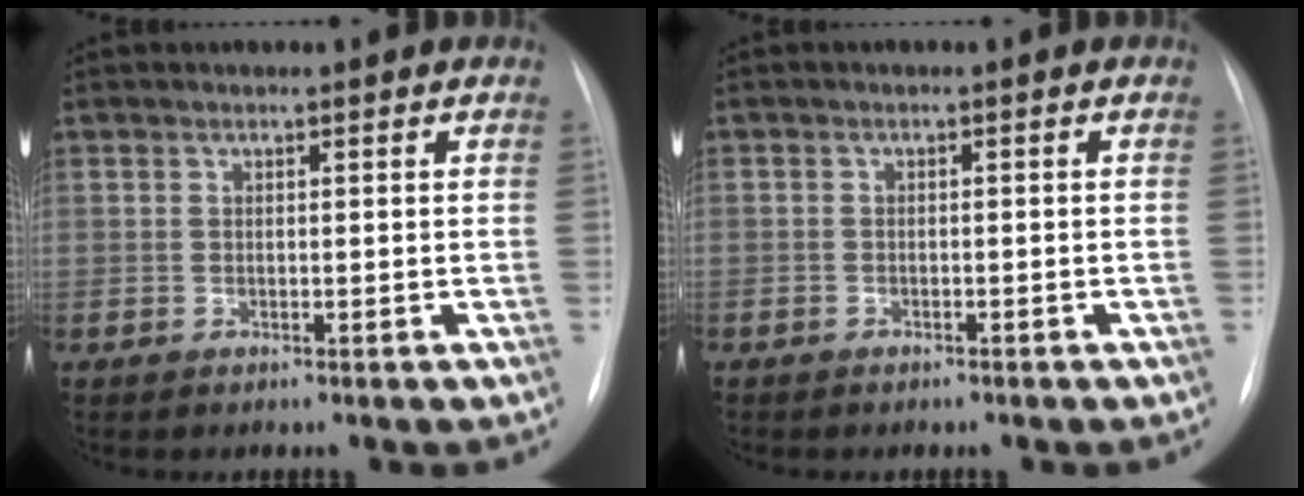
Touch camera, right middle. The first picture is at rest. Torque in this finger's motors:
{"motor_torque": [0.39, -0.55, -0.38, -0.21]}